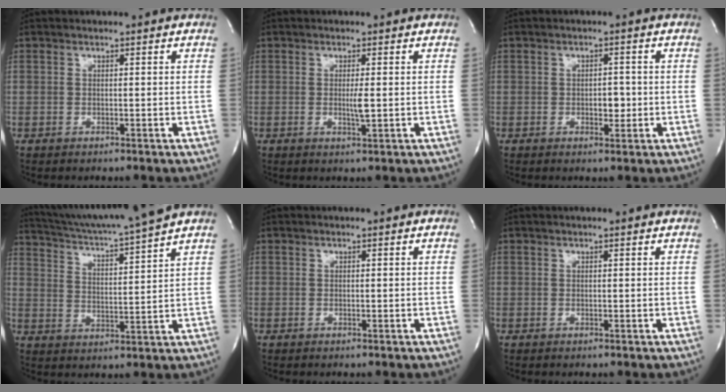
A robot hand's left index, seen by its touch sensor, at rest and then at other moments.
{"total": 1.9, "force": [-0.3, 0.1, 1.9], "torque": [-0.038, -0.009, -0.005]}
{"total": 2.4, "force": [-0.7, 1.3, 1.9], "torque": [-0.026, -0.003, -0.007]}
{"total": 13.9, "force": [12.7, -2.1, 5.2], "torque": [-0.100, -0.021, 0.199]}
{"total": 0.0}
{"total": 1.3, "force": [1.2, 0.0, 0.5], "torque": [-0.011, 0.011, 0.016]}